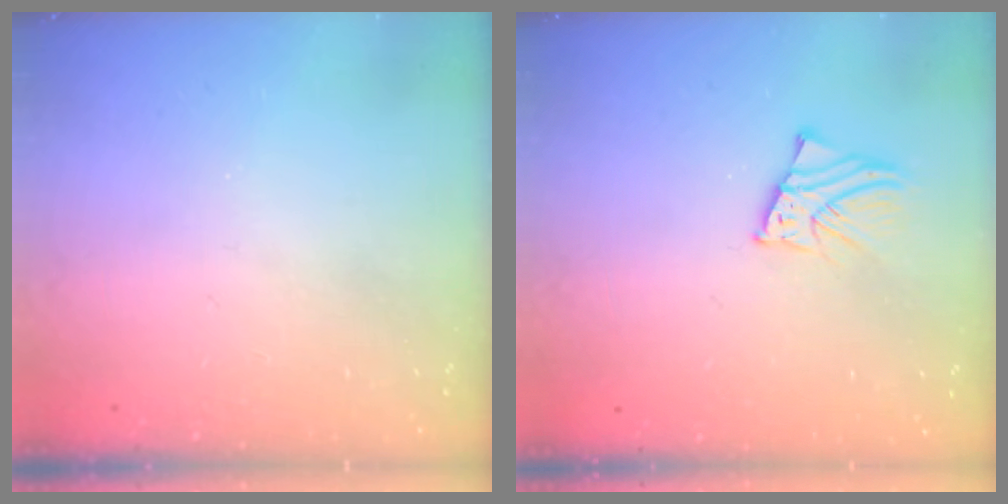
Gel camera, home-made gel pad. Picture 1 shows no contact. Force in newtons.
{"total": 2.6, "press": 2.6, "slide": 0.2}